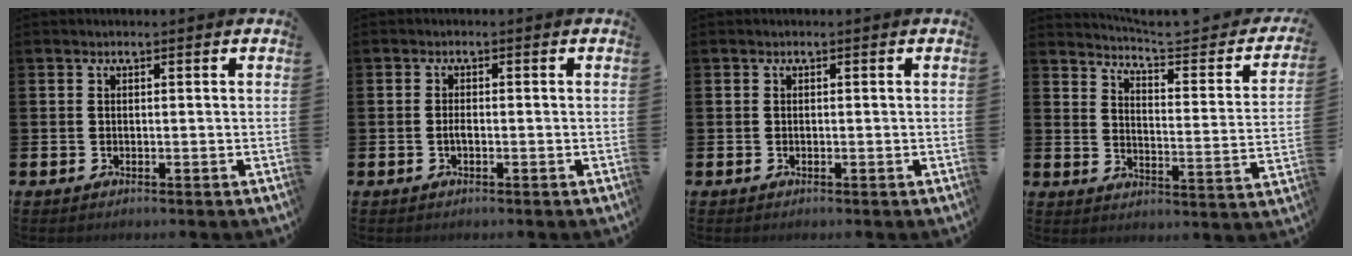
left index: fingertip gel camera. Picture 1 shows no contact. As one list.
[{"total": 1.0, "force": [-0.3, 0.4, 0.9], "torque": [-0.014, -0.002, -0.007]}, {"total": 0.0}, {"total": 4.6, "force": [4.3, 0.1, 1.6], "torque": [-0.047, -0.044, 0.065]}]